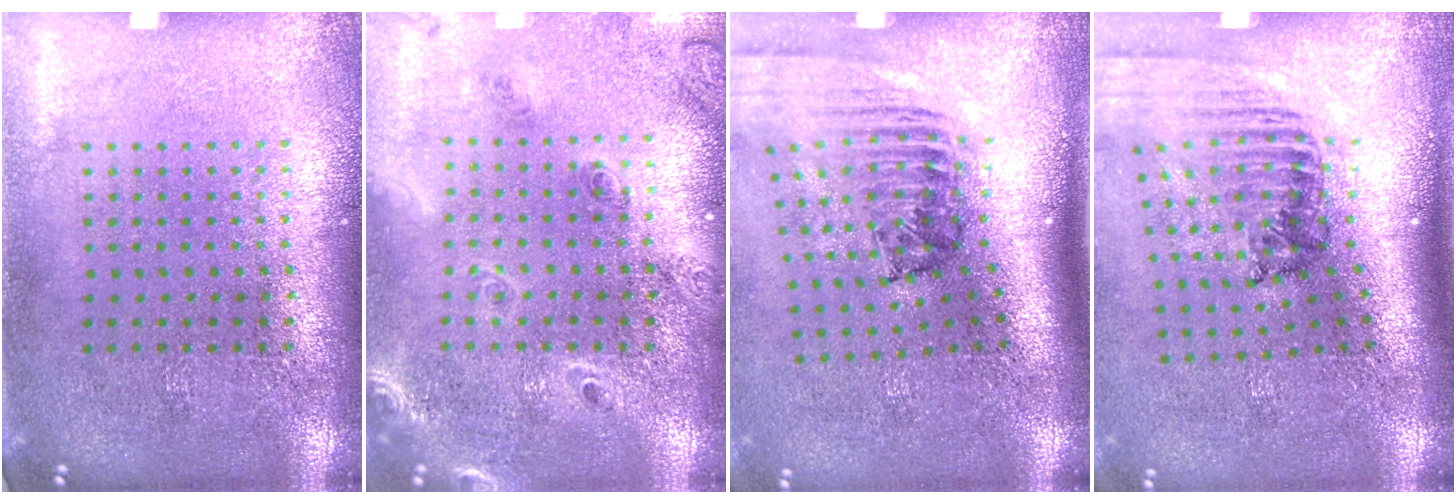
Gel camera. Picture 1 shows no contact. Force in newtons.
{"total": 1.9, "press": 1.7, "slide": 0.8}
{"total": 2.4, "press": 1.6, "slide": 1.7}
{"total": 1.7, "press": 1.4, "slide": 1.0}